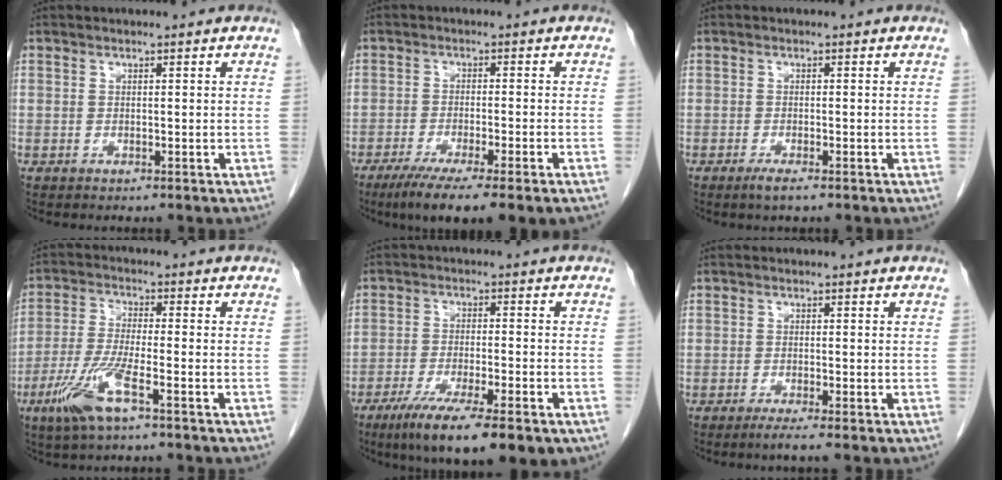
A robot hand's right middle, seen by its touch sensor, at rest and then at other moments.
{"total": 10.2, "force": [-7.0, 0.3, 7.4], "torque": [-0.111, -0.024, -0.106]}
{"total": 1.7, "force": [-1.2, 0.1, 1.3], "torque": [-0.030, -0.005, -0.023]}
{"total": 7.9, "force": [-4.1, 0.7, 6.7], "torque": [-0.151, -0.011, -0.082]}
{"total": 14.1, "force": [-9.1, 2.4, 10.5], "torque": [-0.146, -0.029, -0.143]}
{"total": 1.8, "force": [-1.3, -0.5, 1.1], "torque": [-0.024, -0.003, -0.027]}